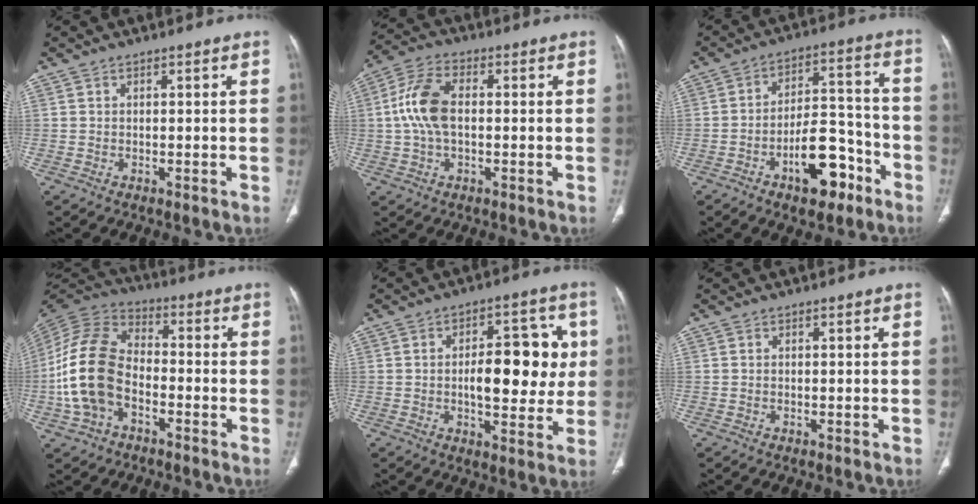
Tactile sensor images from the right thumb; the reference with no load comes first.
{"total": 9.4, "force": [0.2, 5.3, 7.8], "torque": [-0.169, 0.023, 0.001]}
{"total": 13.0, "force": [-6.7, 6.5, 9.0], "torque": [-0.105, 0.063, -0.100]}
{"total": 15.9, "force": [-4.1, 10.3, 11.4], "torque": [-0.226, 0.036, -0.085]}
{"total": 14.4, "force": [0.8, 7.0, 12.6], "torque": [-0.138, 0.013, 0.012]}
{"total": 0.0}